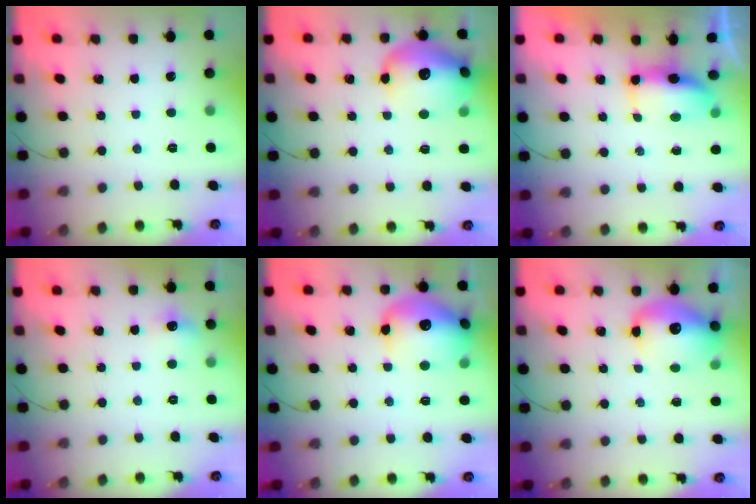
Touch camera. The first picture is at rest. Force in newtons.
{"total": 17.8, "press": 17.6, "slide": 2.4}
{"total": 7.9, "press": 7.3, "slide": 3.1}
{"total": 5.4, "press": 5.3, "slide": 1.1}
{"total": 17.7, "press": 17.6, "slide": 2.3}
{"total": 12.2, "press": 11.9, "slide": 3.0}